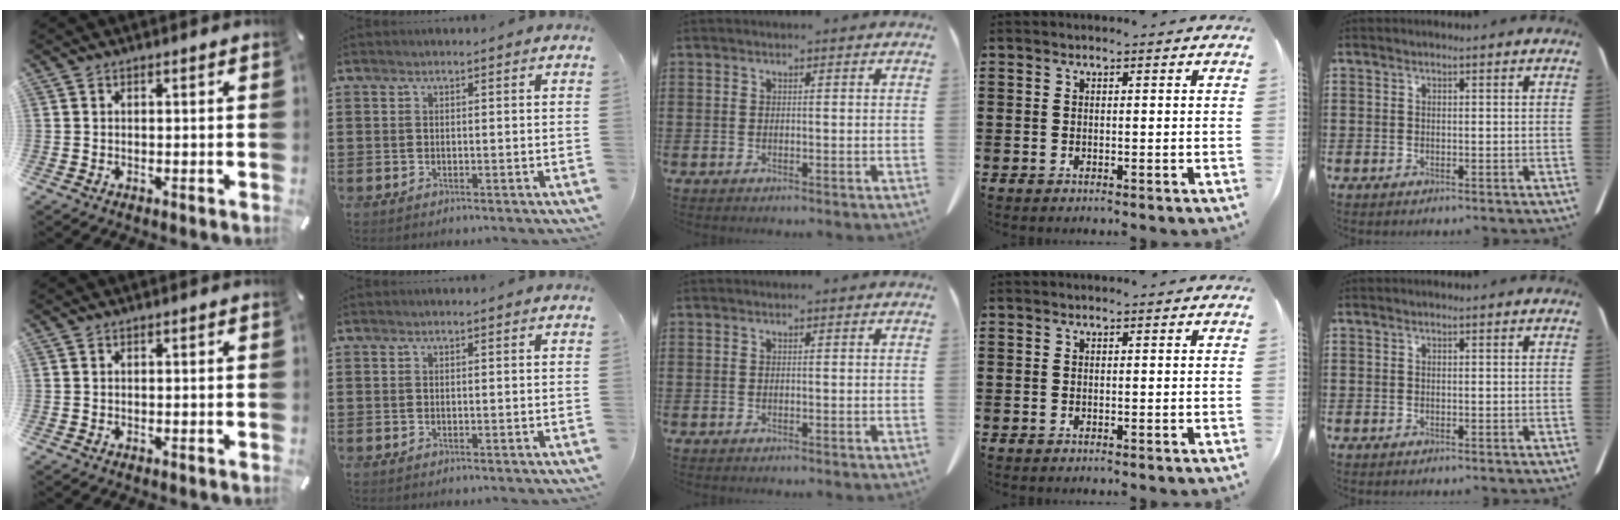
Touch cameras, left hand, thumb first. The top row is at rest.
{}